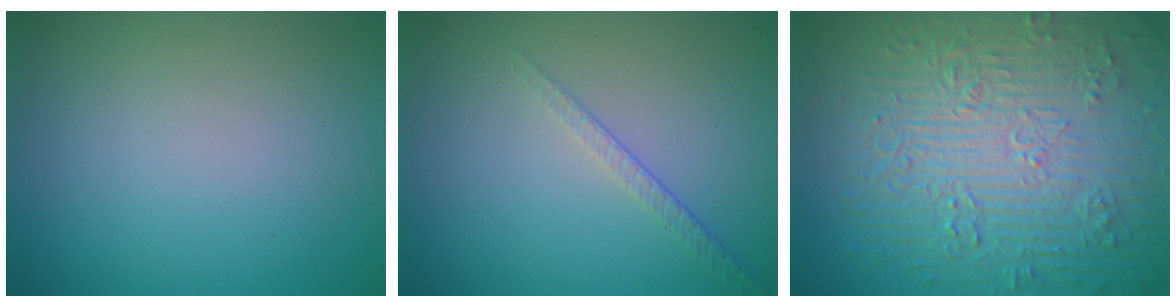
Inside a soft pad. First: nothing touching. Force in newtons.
{"total": 1.4, "press": 0.8, "slide": 1.1}
{"total": 11.8, "press": 7.8, "slide": 8.8}